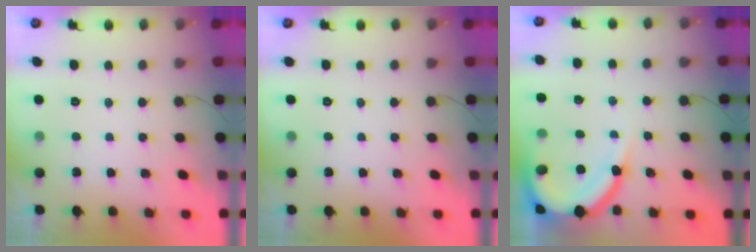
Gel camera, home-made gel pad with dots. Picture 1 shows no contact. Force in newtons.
{"total": 0.0}
{"total": 12.6, "press": 12.6, "slide": 1.0}